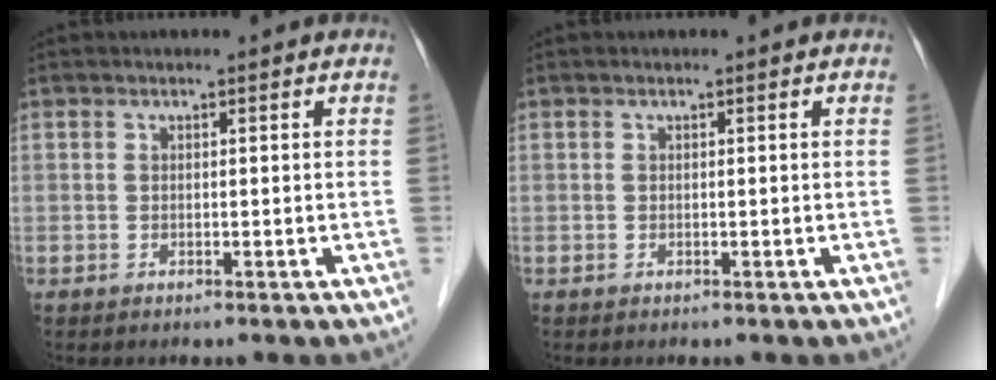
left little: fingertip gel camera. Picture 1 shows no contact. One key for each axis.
{"total": 0.0}